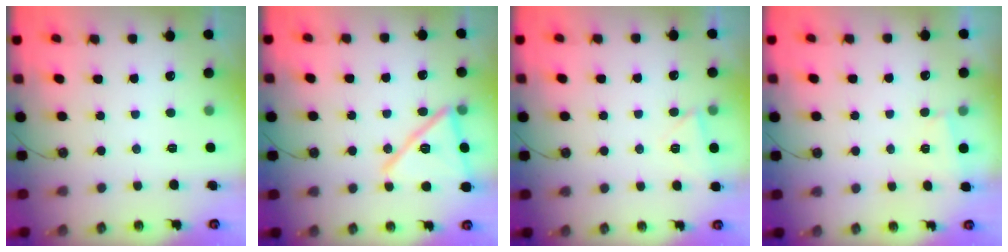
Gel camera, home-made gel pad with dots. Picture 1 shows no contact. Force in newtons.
{"total": 17.5, "press": 16.4, "slide": 6.1}
{"total": 5.3, "press": 2.4, "slide": 4.7}
{"total": 1.1, "press": 1.0, "slide": 0.3}